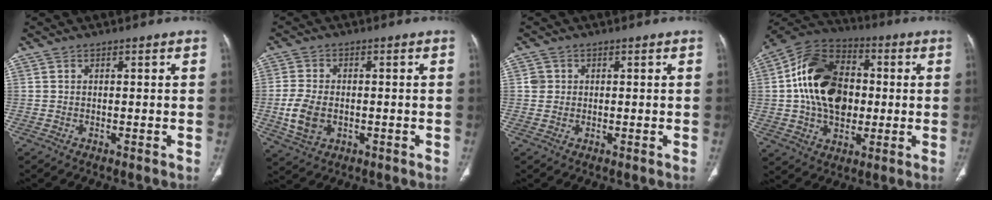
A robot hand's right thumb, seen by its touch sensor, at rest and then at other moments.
{"total": 7.5, "force": [-1.4, 5.2, 5.3], "torque": [-0.107, 0.000, -0.022]}
{"total": 1.9, "force": [0.4, 1.8, 0.5], "torque": [0.001, 0.001, 0.007]}
{"total": 20.2, "force": [1.0, 14.1, 14.4], "torque": [-0.222, 0.022, 0.016]}